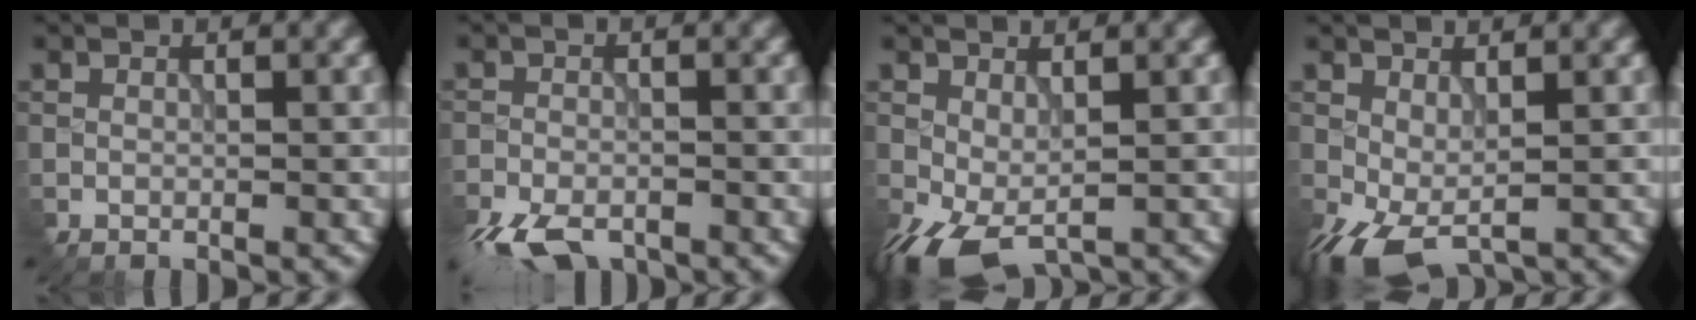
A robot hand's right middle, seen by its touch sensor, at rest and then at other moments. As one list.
[{"total": 5.7, "force": [-4.2, 2.2, 3.0], "torque": [-0.059, -0.021, -0.084]}, {"total": 4.1, "force": [-1.7, 2.0, 3.2], "torque": [-0.080, -0.003, -0.031]}, {"total": 3.7, "force": [-1.4, 1.7, 3.0], "torque": [-0.074, -0.001, -0.028]}]